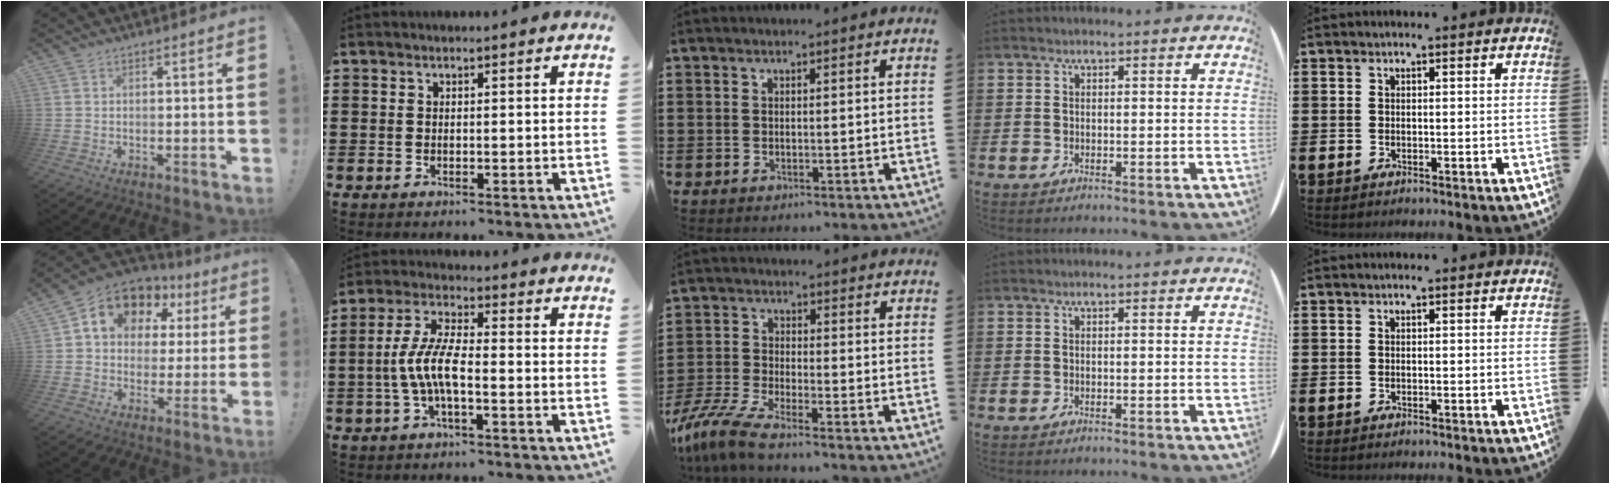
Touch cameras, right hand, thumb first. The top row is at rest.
{"thumb": {"total": 12.1, "force": [6.3, 8.6, 5.7], "torque": [-0.099, -0.035, 0.115]}, "index": {"total": 7.0, "force": [-1.8, 2.1, 6.5], "torque": [-0.154, -0.012, -0.041]}, "middle": {"total": 6.2, "force": [-5.5, 0.4, 2.9], "torque": [-0.087, -0.018, -0.115]}}